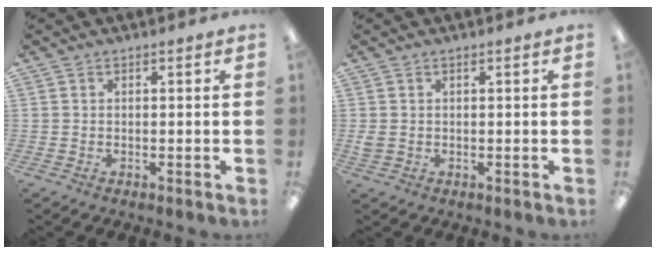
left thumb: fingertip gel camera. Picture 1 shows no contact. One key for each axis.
{"total": 1.5, "fx": 0.2, "fy": 1.2, "fz": 0.8, "tx": -0.017, "ty": 0.006, "tz": 0.002}